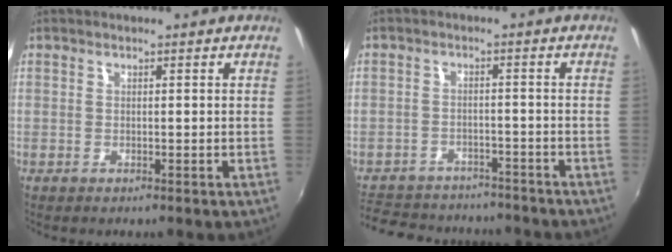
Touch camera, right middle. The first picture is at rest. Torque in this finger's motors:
{"motor_torque": [0.40, -1.29, -0.48, -0.21]}